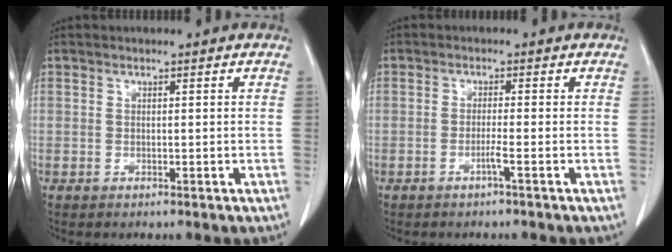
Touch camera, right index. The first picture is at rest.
{"total": 1.7, "force": [-0.9, -0.5, 1.3], "torque": [-0.024, -0.001, -0.019]}